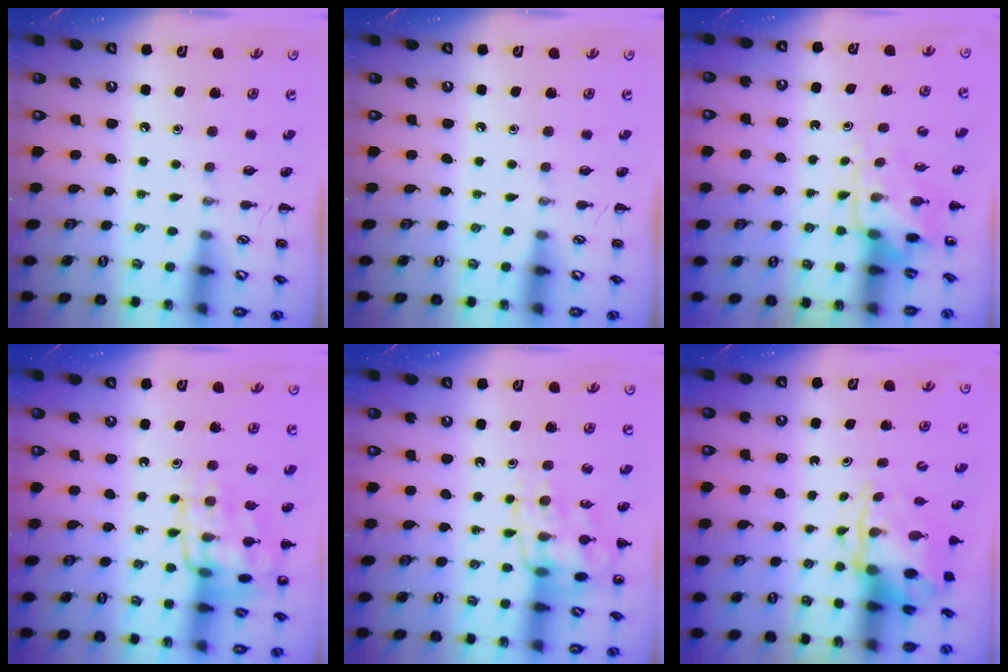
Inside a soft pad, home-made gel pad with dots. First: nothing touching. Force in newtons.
{"total": 0.0}
{"total": 4.6, "press": 4.6, "slide": 0.5}
{"total": 14.7, "press": 14.6, "slide": 1.0}
{"total": 15.3, "press": 15.0, "slide": 3.0}
{"total": 4.4, "press": 4.2, "slide": 1.0}